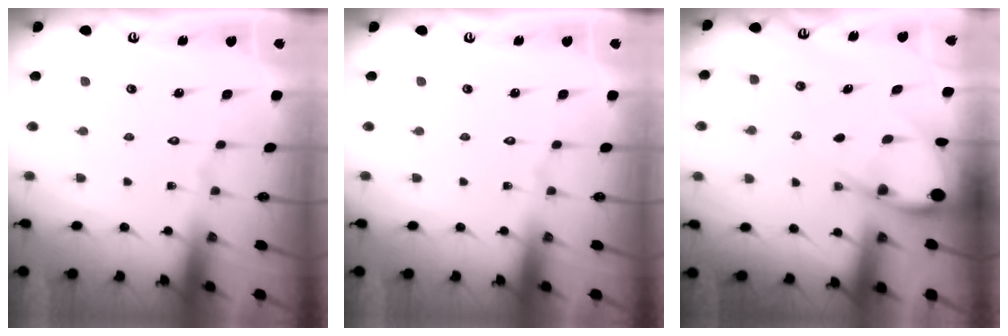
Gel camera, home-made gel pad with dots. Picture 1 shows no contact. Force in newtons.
{"total": 0.0}
{"total": 6.0, "press": 6.0, "slide": 0.7}